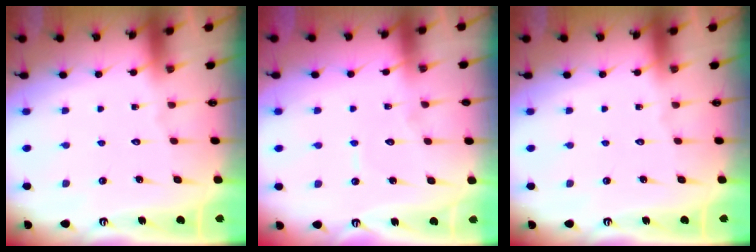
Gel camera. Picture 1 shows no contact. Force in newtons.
{"total": 3.7, "press": 3.7, "slide": 0.3}
{"total": 0.0}